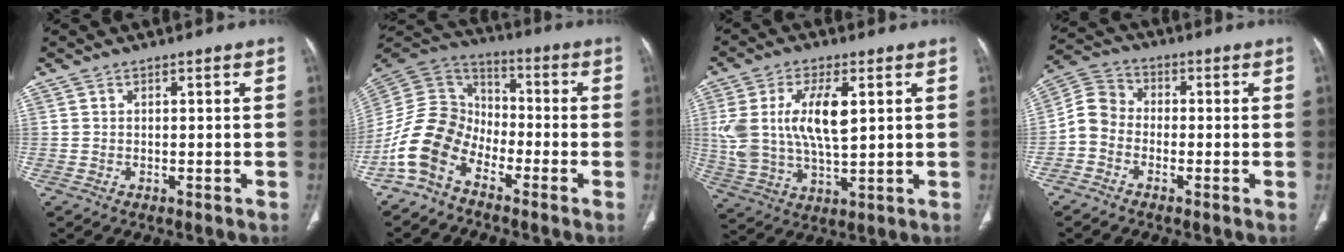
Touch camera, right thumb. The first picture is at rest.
{"total": 12.5, "force": [-7.0, 8.2, 6.2], "torque": [-0.114, 0.067, -0.159]}
{"total": 14.1, "force": [3.2, 6.4, 12.1], "torque": [-0.247, -0.008, 0.067]}
{"total": 6.2, "force": [-1.9, 5.0, 3.0], "torque": [-0.048, 0.026, -0.054]}